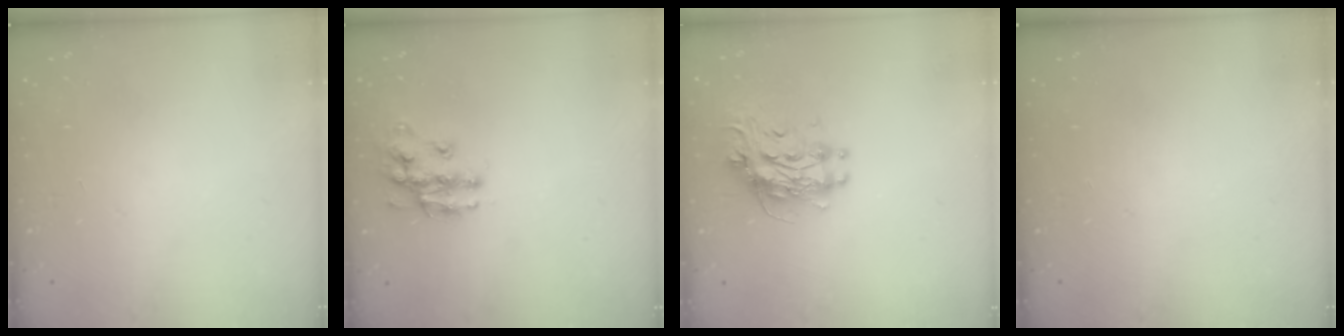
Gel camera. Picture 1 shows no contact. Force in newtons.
{"total": 11.9, "press": 11.9, "slide": 0.9}
{"total": 10.7, "press": 10.7, "slide": 0.9}
{"total": 0.0}